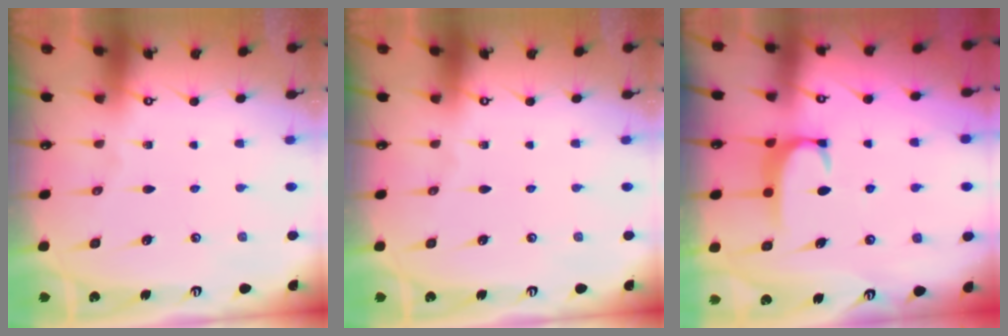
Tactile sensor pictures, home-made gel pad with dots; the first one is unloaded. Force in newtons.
{"total": 0.0}
{"total": 1.6, "press": 1.6, "slide": 0.5}